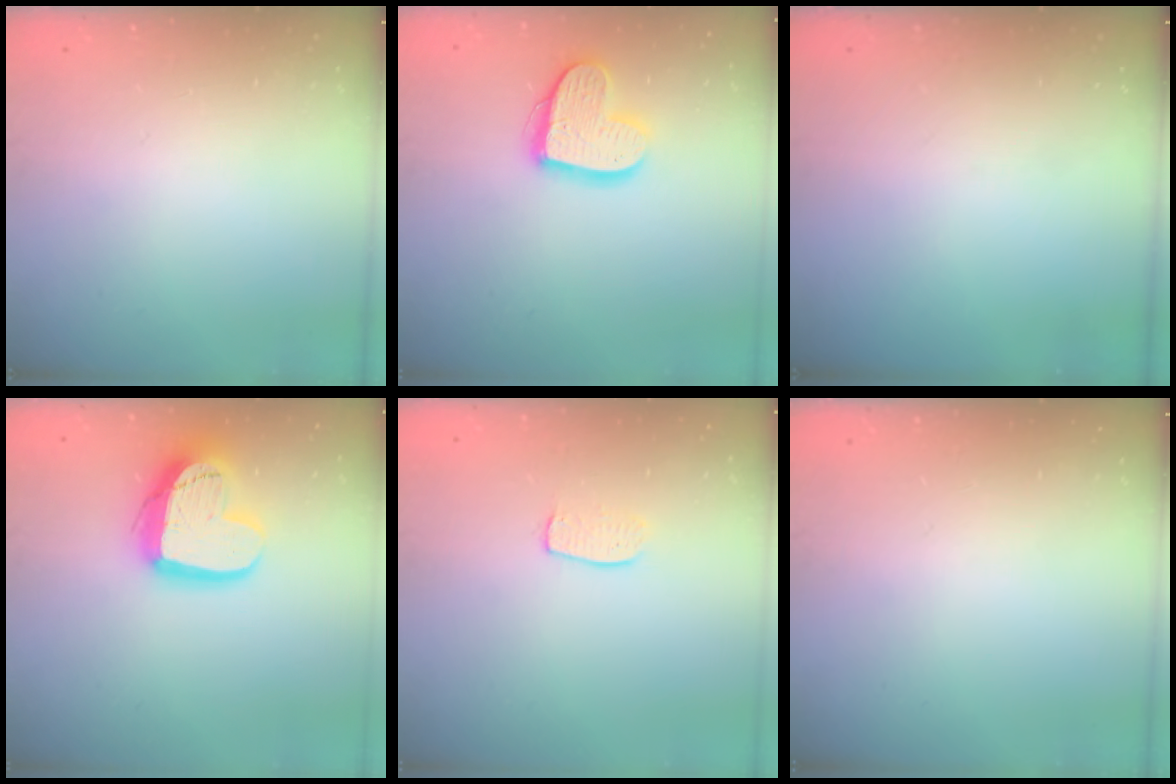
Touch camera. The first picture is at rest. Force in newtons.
{"total": 15.4, "press": 15.4, "slide": 1.2}
{"total": 0.0}
{"total": 19.0, "press": 18.9, "slide": 1.6}
{"total": 6.6, "press": 6.6, "slide": 0.2}
{"total": 0.0}